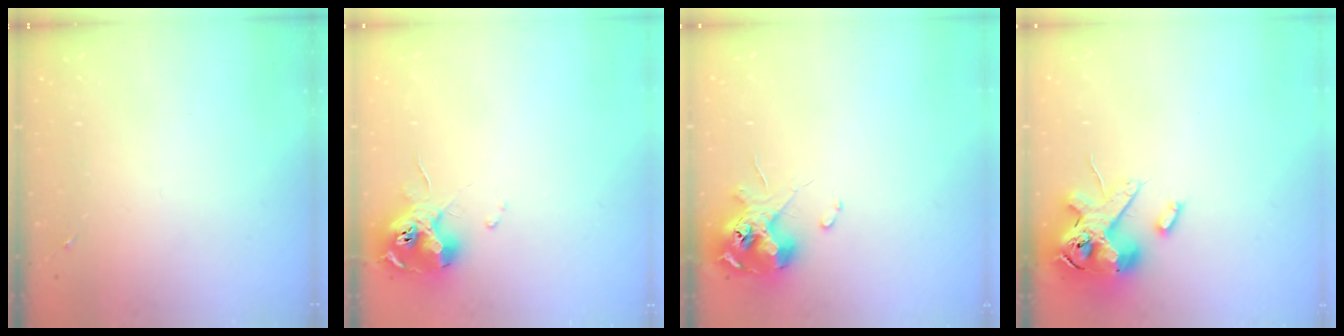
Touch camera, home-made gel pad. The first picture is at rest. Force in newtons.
{"total": 13.5, "press": 13.5, "slide": 1.2}
{"total": 11.3, "press": 11.2, "slide": 1.5}
{"total": 15.3, "press": 15.1, "slide": 2.6}